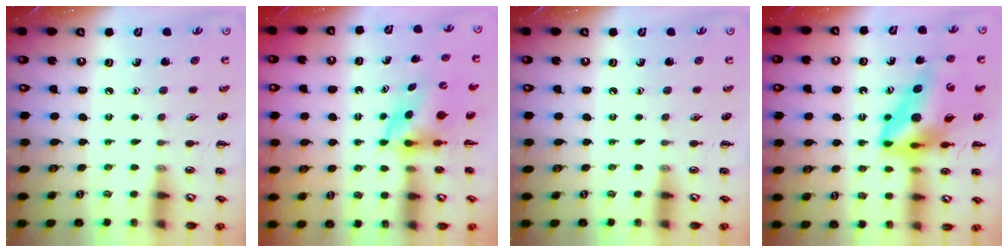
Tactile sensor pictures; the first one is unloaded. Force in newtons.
{"total": 5.8, "press": 5.7, "slide": 1.0}
{"total": 0.0}
{"total": 14.9, "press": 14.2, "slide": 4.6}